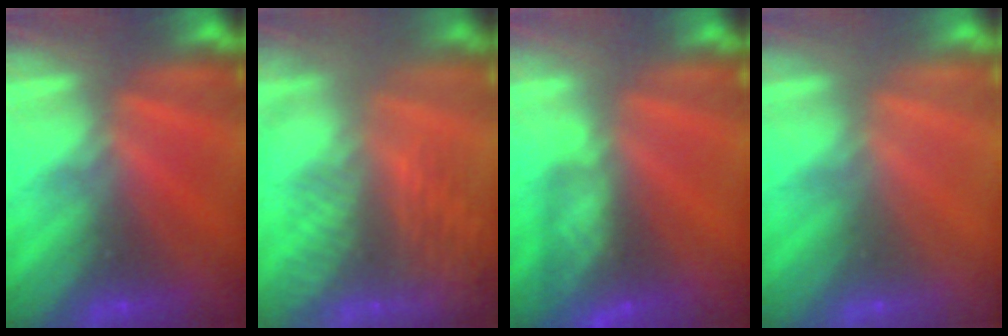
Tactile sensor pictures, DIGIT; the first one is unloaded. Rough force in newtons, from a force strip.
{"total": 7.2}
{"total": 6.7}
{"total": 3.3}